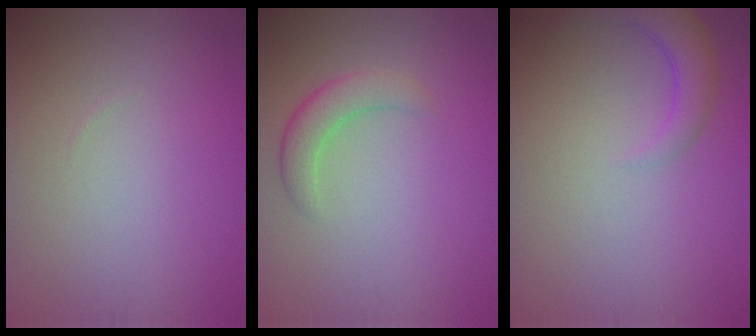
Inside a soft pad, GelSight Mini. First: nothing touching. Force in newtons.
{"total": 2.5, "press": 2.5, "slide": 0.0}
{"total": 2.9, "press": 2.9, "slide": 0.2}